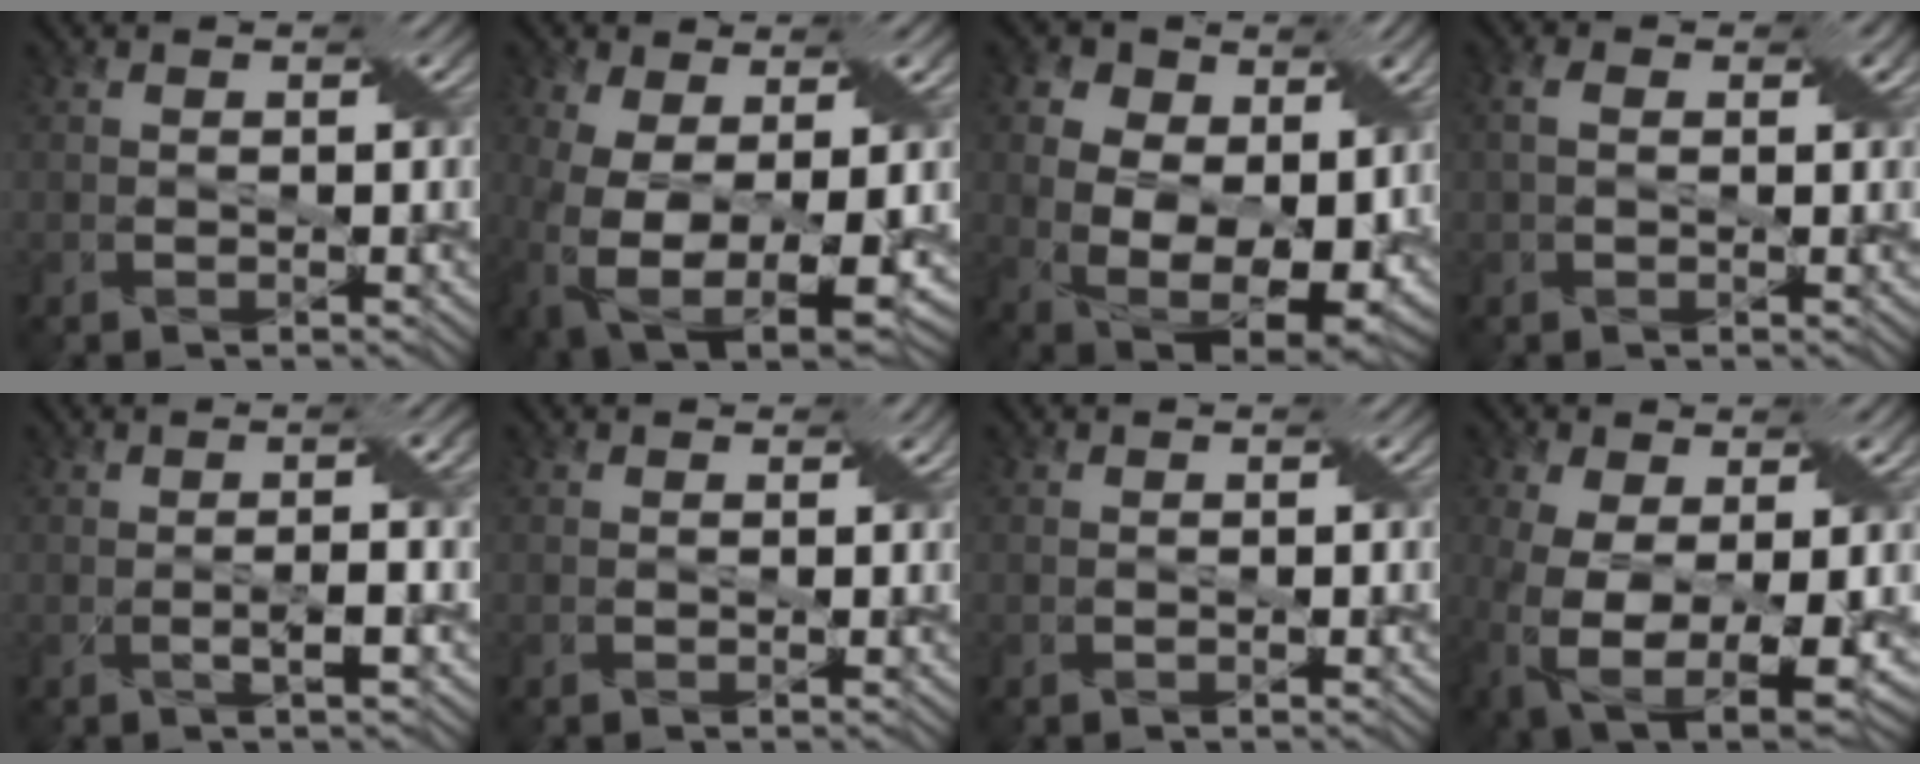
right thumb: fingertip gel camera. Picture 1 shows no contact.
{"total": 12.1, "force": [-2.0, 6.6, 10.0], "torque": [-0.220, -0.033, -0.018]}
{"total": 13.6, "force": [2.1, 9.3, 9.7], "torque": [-0.194, -0.013, 0.045]}
{"total": 3.4, "force": [0.8, 2.2, 2.4], "torque": [-0.049, 0.009, 0.011]}
{"total": 3.8, "force": [-0.2, 0.4, 3.8], "torque": [-0.068, 0.009, -0.007]}
{"total": 0.7, "force": [0.5, 0.4, 0.2], "torque": [-0.006, -0.002, 0.009]}
{"total": 0.0}
{"total": 11.5, "force": [-1.8, 6.8, 9.1], "torque": [-0.211, -0.030, -0.016]}